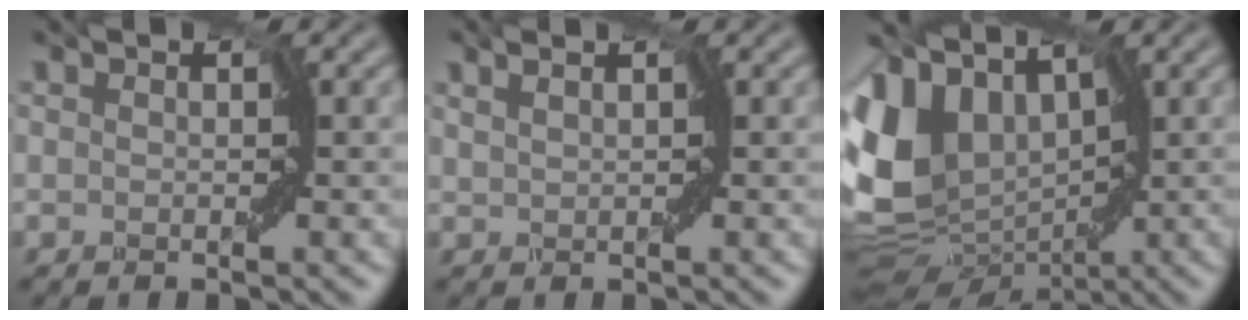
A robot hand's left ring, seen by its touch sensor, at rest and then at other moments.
{"total": 0.6, "force": [0.4, -0.5, -0.1], "torque": [-0.007, 0.004, 0.018]}
{"total": 10.2, "force": [1.8, 7.4, 6.8], "torque": [-0.182, 0.004, 0.042]}